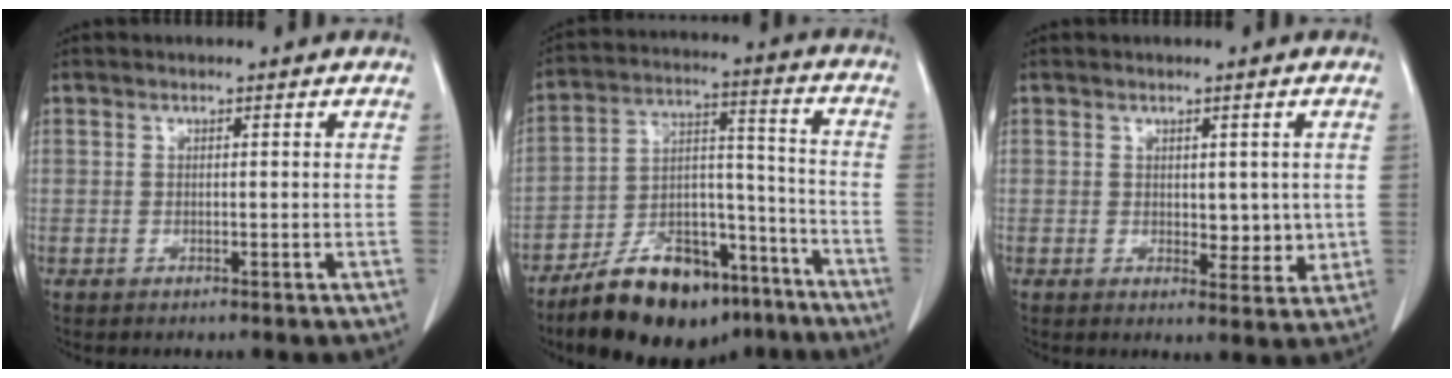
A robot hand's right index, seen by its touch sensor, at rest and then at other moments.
{"total": 18.2, "force": [-13.0, 7.9, 9.9], "torque": [-0.158, 0.036, -0.206]}
{"total": 4.4, "force": [0.4, 2.5, 3.6], "torque": [-0.037, -0.010, 0.011]}